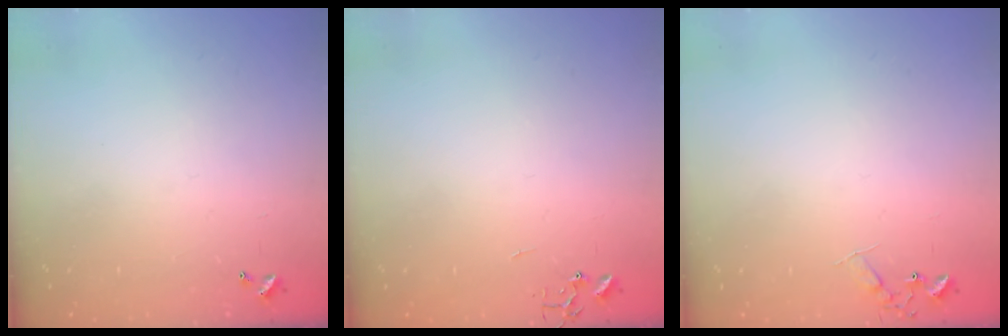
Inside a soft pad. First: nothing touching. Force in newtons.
{"total": 0.0}
{"total": 7.0, "press": 7.0, "slide": 0.8}